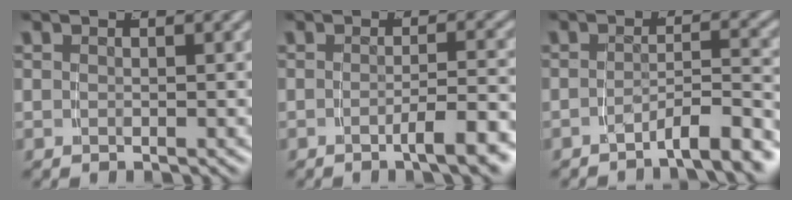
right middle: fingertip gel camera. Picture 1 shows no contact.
{"total": 3.3, "force": [-2.3, -0.2, 2.4], "torque": [-0.030, 0.001, -0.038]}
{"total": 4.8, "force": [-4.1, 0.3, 2.4], "torque": [-0.027, -0.003, -0.065]}